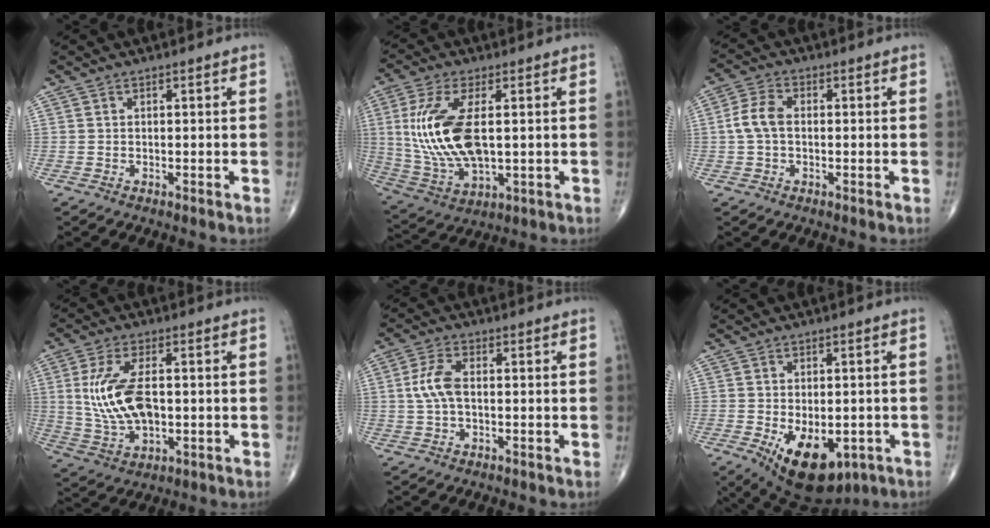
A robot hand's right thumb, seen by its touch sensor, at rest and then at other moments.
{"total": 16.0, "force": [1.6, 7.4, 14.0], "torque": [-0.303, -0.012, 0.043]}
{"total": 5.4, "force": [-0.1, 3.4, 4.2], "torque": [-0.091, 0.017, -0.008]}
{"total": 12.3, "force": [0.7, 6.3, 10.6], "torque": [-0.217, -0.001, 0.022]}
{"total": 5.5, "force": [0.1, 2.8, 4.7], "torque": [-0.109, 0.014, -0.001]}
{"total": 13.5, "force": [-4.9, 7.6, 10.1], "torque": [-0.143, -0.004, -0.054]}